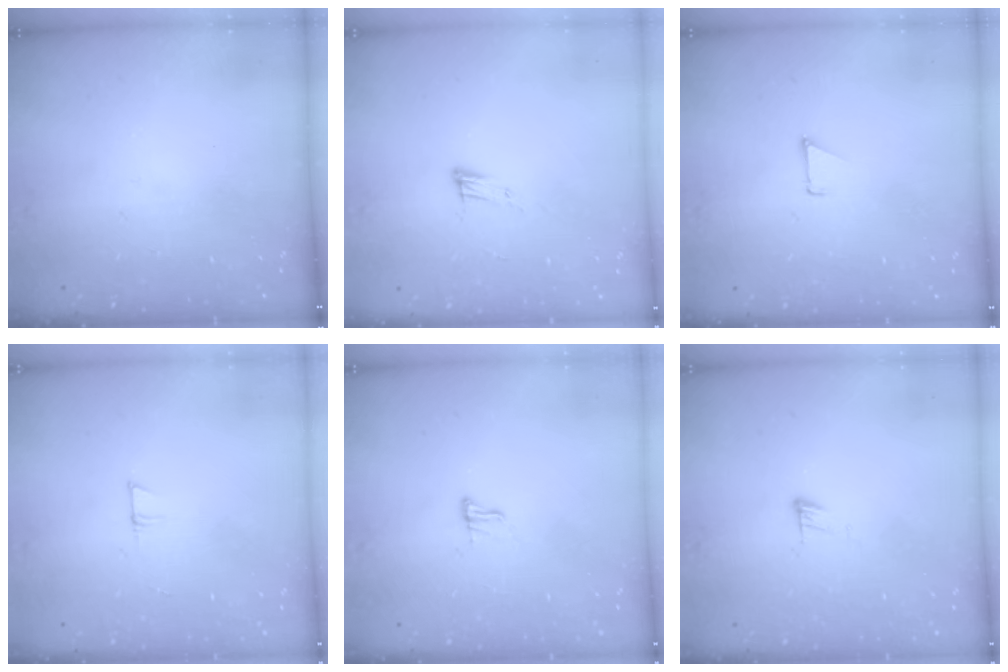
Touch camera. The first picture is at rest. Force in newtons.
{"total": 7.7, "press": 7.6, "slide": 1.2}
{"total": 0.9, "press": 0.8, "slide": 0.1}
{"total": 3.9, "press": 3.9, "slide": 0.3}
{"total": 7.4, "press": 7.4, "slide": 0.8}
{"total": 5.2, "press": 5.2, "slide": 0.5}